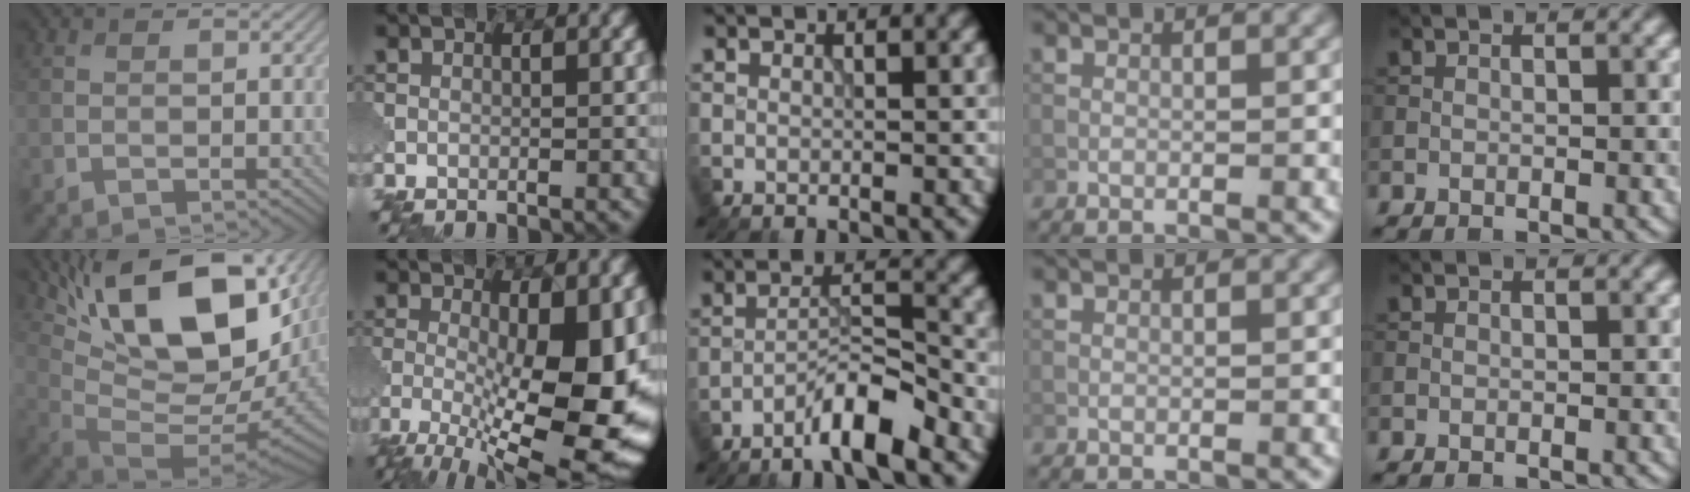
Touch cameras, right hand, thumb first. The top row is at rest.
{"thumb": {"total": 20.1, "force": [7.5, 8.7, 16.4], "torque": [-0.271, 0.022, 0.127]}, "index": {"total": 13.7, "force": [-2.7, 4.4, 12.7], "torque": [-0.201, -0.015, -0.038]}, "middle": {"total": 4.6, "force": [-3.4, 0.5, 3.1], "torque": [-0.054, 0.012, -0.066]}}